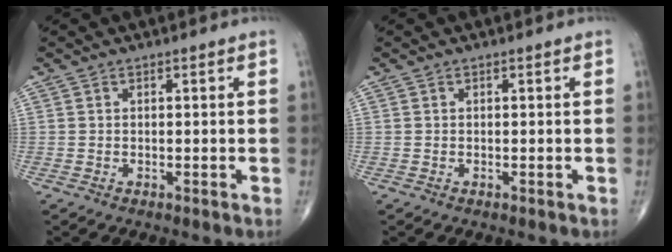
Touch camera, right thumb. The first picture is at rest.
{"total": 0.0}